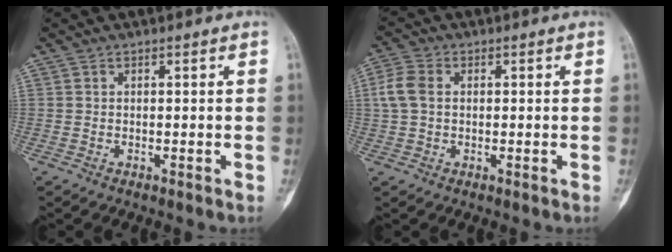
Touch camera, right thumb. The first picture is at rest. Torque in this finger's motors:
{"motor_torque": [0.28, 0.28, 0.01, 0.01, 0.00]}